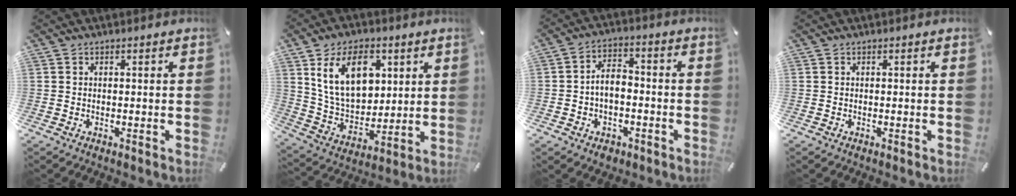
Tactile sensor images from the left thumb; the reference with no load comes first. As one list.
[{"total": 16.4, "force": [6.5, 11.1, 10.2], "torque": [-0.193, -0.012, 0.117]}, {"total": 7.0, "force": [-1.7, 5.3, 4.3], "torque": [-0.081, 0.018, -0.028]}, {"total": 0.0}]